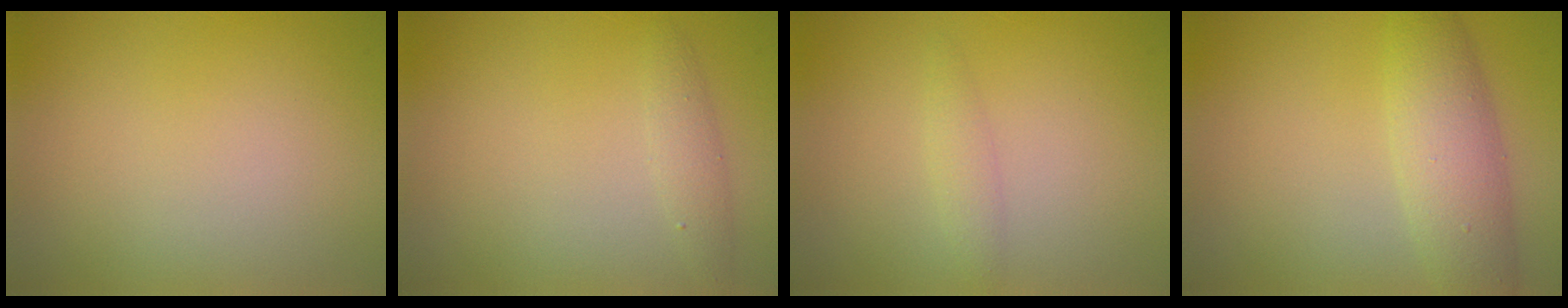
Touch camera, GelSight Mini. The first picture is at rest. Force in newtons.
{"total": 1.3, "press": 1.3, "slide": 0.1}
{"total": 1.2, "press": 1.2, "slide": 0.0}
{"total": 4.7, "press": 4.7, "slide": 0.2}